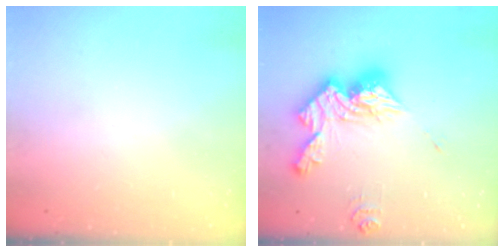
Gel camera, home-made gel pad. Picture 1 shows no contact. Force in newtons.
{"total": 15.1, "press": 15.0, "slide": 1.5}